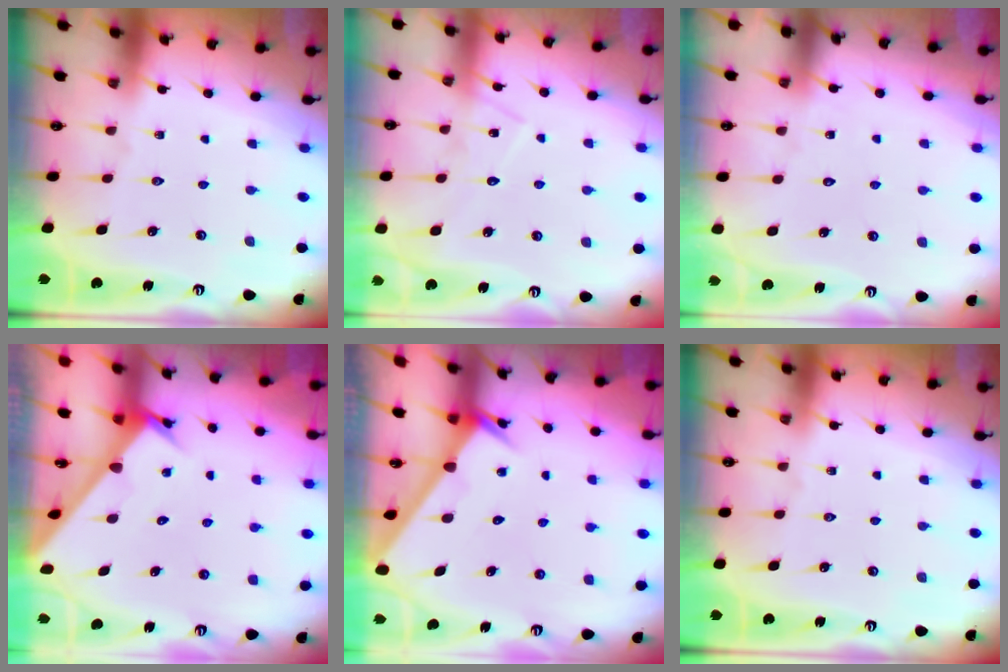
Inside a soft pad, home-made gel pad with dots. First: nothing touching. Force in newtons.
{"total": 9.4, "press": 9.4, "slide": 0.6}
{"total": 5.3, "press": 5.2, "slide": 0.5}
{"total": 2.9, "press": 2.9, "slide": 0.1}
{"total": 2.6, "press": 2.6, "slide": 0.0}
{"total": 0.0}